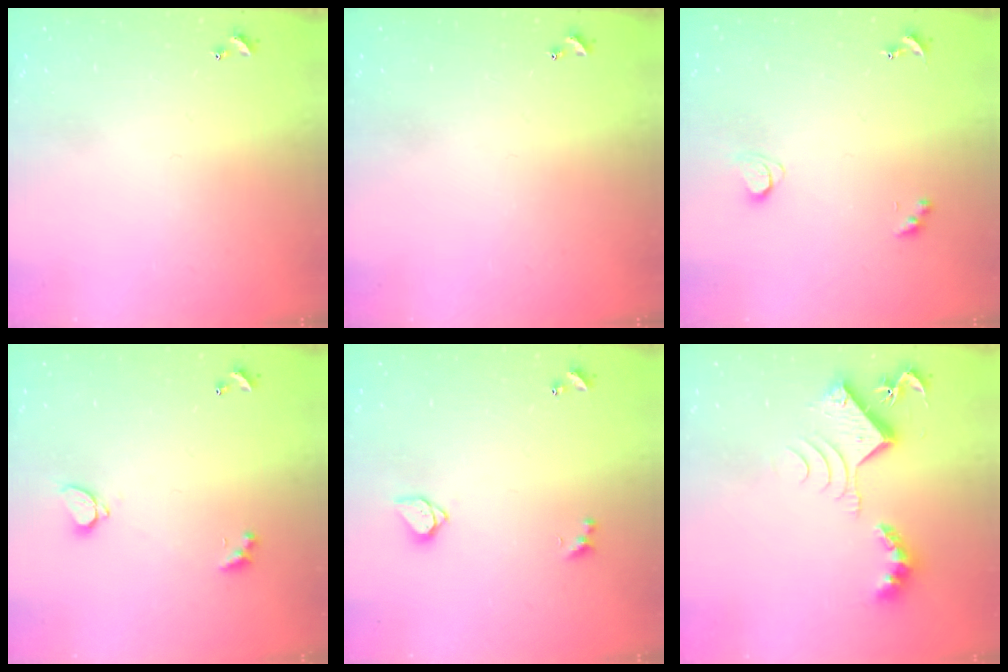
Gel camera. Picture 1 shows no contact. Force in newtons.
{"total": 0.0}
{"total": 1.7, "press": 1.7, "slide": 0.3}
{"total": 1.6, "press": 1.6, "slide": 0.5}
{"total": 1.6, "press": 1.5, "slide": 0.3}
{"total": 10.4, "press": 10.3, "slide": 0.5}